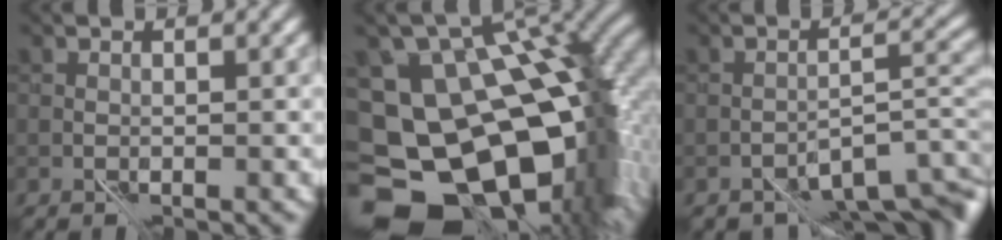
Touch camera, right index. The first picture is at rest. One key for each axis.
{"total": 18.7, "fx": -5.3, "fy": 12.7, "fz": 12.7, "tx": -0.205, "ty": -0.032, "tz": -0.045}
{"total": 6.4, "fx": -4.1, "fy": 2.5, "fz": 4.2, "tx": -0.044, "ty": -0.003, "tz": -0.064}